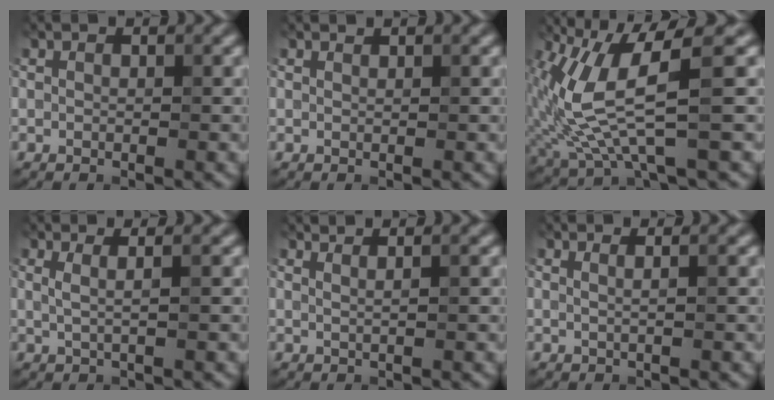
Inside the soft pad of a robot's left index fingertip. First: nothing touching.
{"total": 0.7, "force": [0.7, 0.1, 0.2], "torque": [0.002, -0.005, 0.006]}
{"total": 6.9, "force": [1.0, 1.6, 6.6], "torque": [-0.166, -0.016, 0.034]}
{"total": 1.5, "force": [0.6, 0.4, 1.4], "torque": [-0.023, -0.002, 0.005]}
{"total": 3.4, "force": [2.4, 1.5, 1.9], "torque": [-0.003, 0.024, 0.005]}
{"total": 2.4, "force": [1.0, 1.2, 1.7], "torque": [-0.003, 0.014, -0.016]}